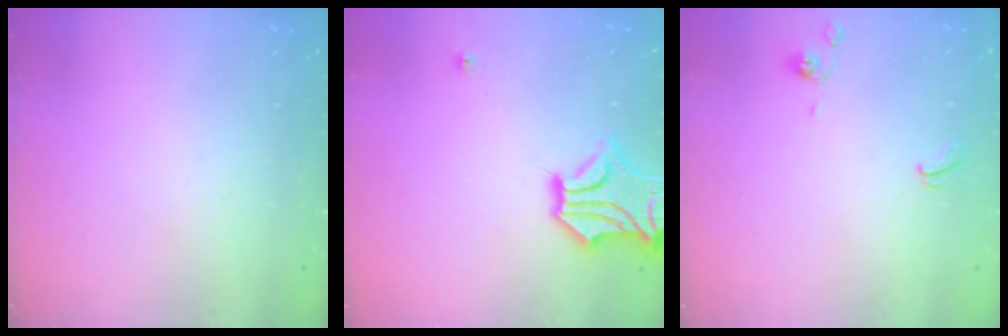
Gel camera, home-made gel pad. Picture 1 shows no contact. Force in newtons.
{"total": 5.3, "press": 4.9, "slide": 1.9}
{"total": 1.7, "press": 1.6, "slide": 0.3}